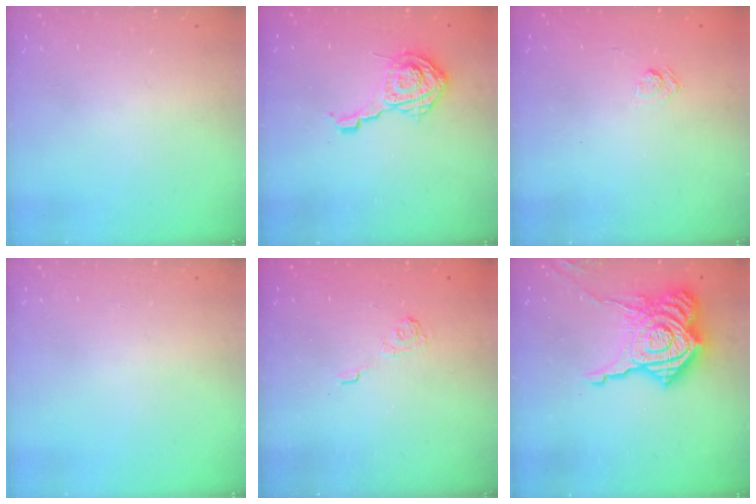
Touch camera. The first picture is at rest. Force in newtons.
{"total": 10.3, "press": 10.3, "slide": 0.4}
{"total": 2.5, "press": 2.1, "slide": 1.3}
{"total": 0.0}
{"total": 1.9, "press": 1.3, "slide": 1.3}
{"total": 21.6, "press": 21.5, "slide": 1.9}